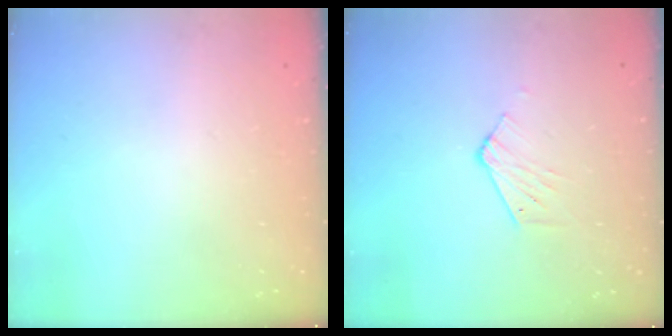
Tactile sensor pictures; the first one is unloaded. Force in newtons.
{"total": 4.6, "press": 4.5, "slide": 0.4}